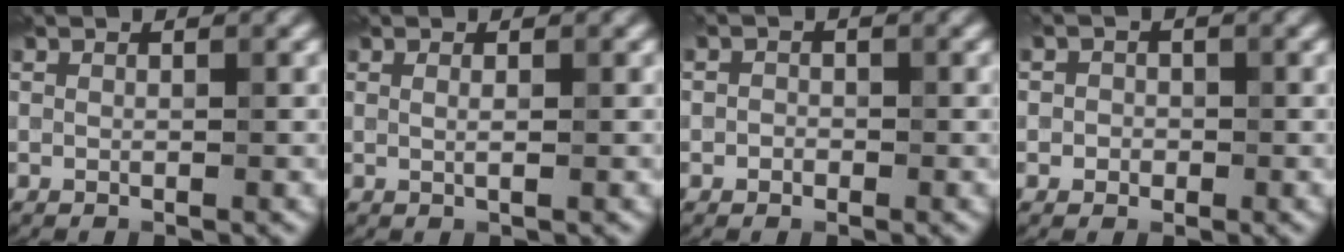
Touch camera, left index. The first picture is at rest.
{"total": 0.9, "force": [0.2, 0.3, 0.8], "torque": [-0.011, 0.001, -0.001]}
{"total": 1.0, "force": [-0.2, 0.9, 0.4], "torque": [-0.004, -0.004, -0.012]}
{"total": 1.8, "force": [0.1, 1.7, 0.6], "torque": [0.006, 0.002, -0.013]}